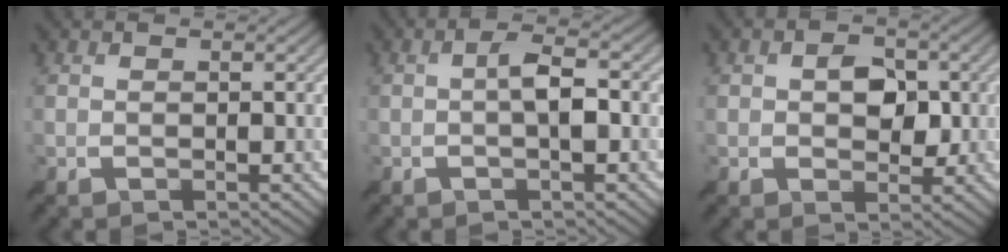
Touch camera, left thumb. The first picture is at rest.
{"total": 3.7, "force": [-0.4, 0.6, 3.6], "torque": [-0.068, 0.014, -0.015]}
{"total": 4.1, "force": [0.4, 2.8, 2.9], "torque": [-0.045, 0.000, -0.001]}